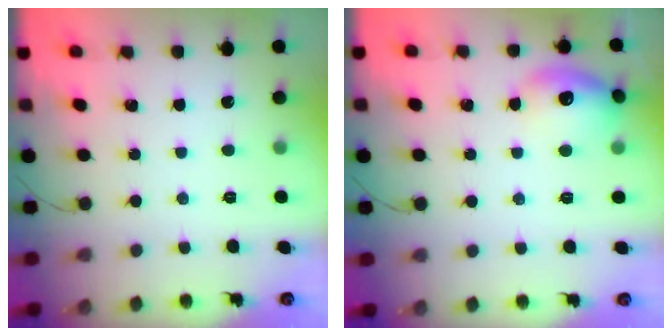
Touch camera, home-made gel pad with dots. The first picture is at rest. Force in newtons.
{"total": 13.5, "press": 13.4, "slide": 0.9}